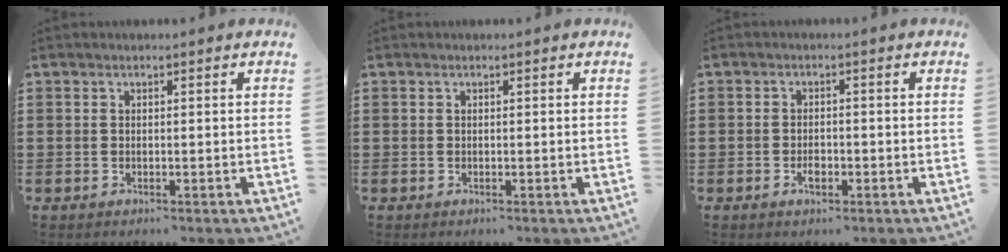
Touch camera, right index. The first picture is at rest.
{"total": 0.0}
{"total": 2.1, "force": [-0.8, 1.0, 1.6], "torque": [-0.032, 0.001, -0.015]}